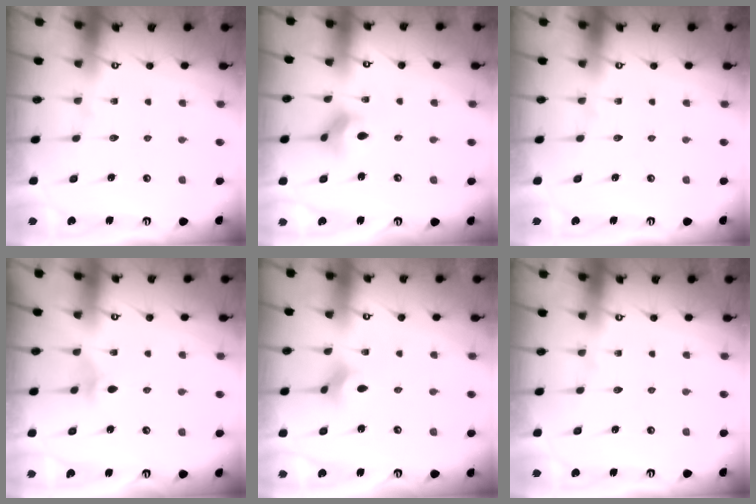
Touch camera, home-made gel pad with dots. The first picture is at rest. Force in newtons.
{"total": 4.6, "press": 4.6, "slide": 0.6}
{"total": 0.0}
{"total": 4.2, "press": 4.1, "slide": 0.8}
{"total": 2.1, "press": 2.0, "slide": 0.5}
{"total": 0.0}